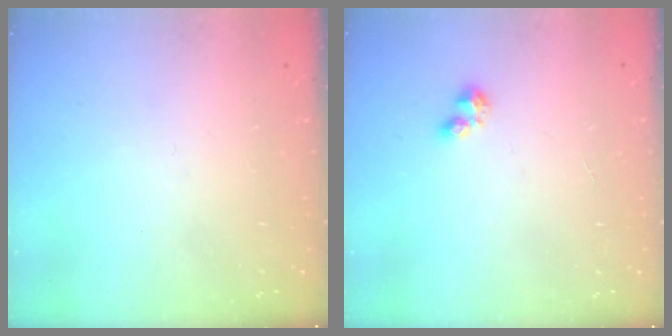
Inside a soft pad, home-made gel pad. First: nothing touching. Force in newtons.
{"total": 2.4, "press": 2.4, "slide": 0.4}